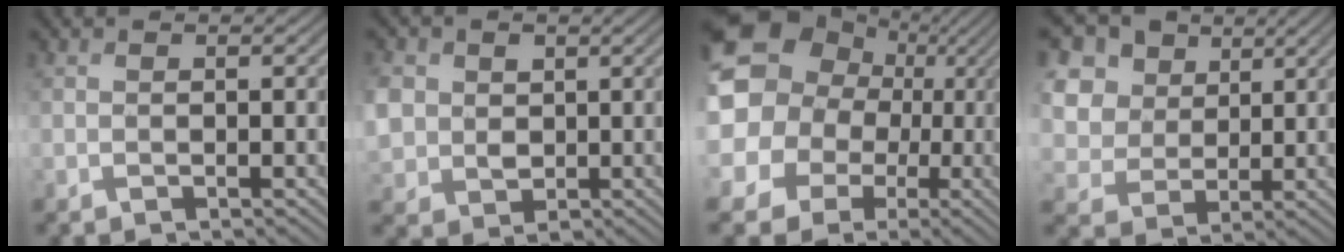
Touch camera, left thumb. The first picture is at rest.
{"total": 6.6, "force": [1.4, 5.6, 3.2], "torque": [-0.116, -0.001, 0.025]}
{"total": 19.1, "force": [3.5, 16.4, 9.0], "torque": [-0.245, 0.012, 0.042]}
{"total": 13.2, "force": [6.7, 9.7, 6.0], "torque": [-0.195, 0.020, 0.153]}